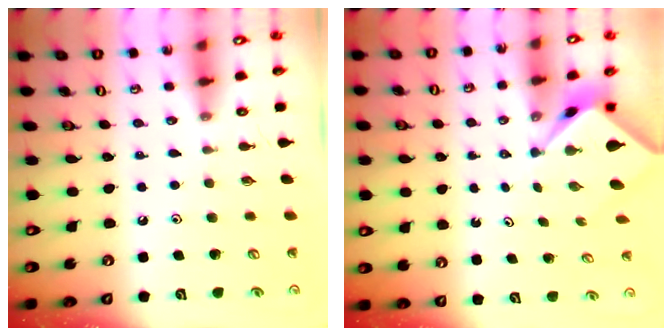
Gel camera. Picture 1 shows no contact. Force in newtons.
{"total": 2.4, "press": 2.4, "slide": 0.2}